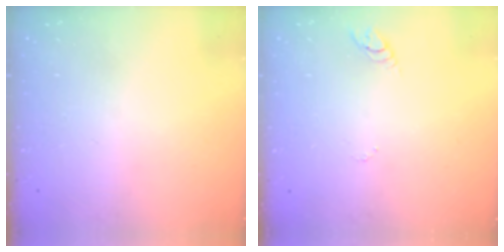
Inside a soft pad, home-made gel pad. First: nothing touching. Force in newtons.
{"total": 2.7, "press": 2.7, "slide": 0.2}